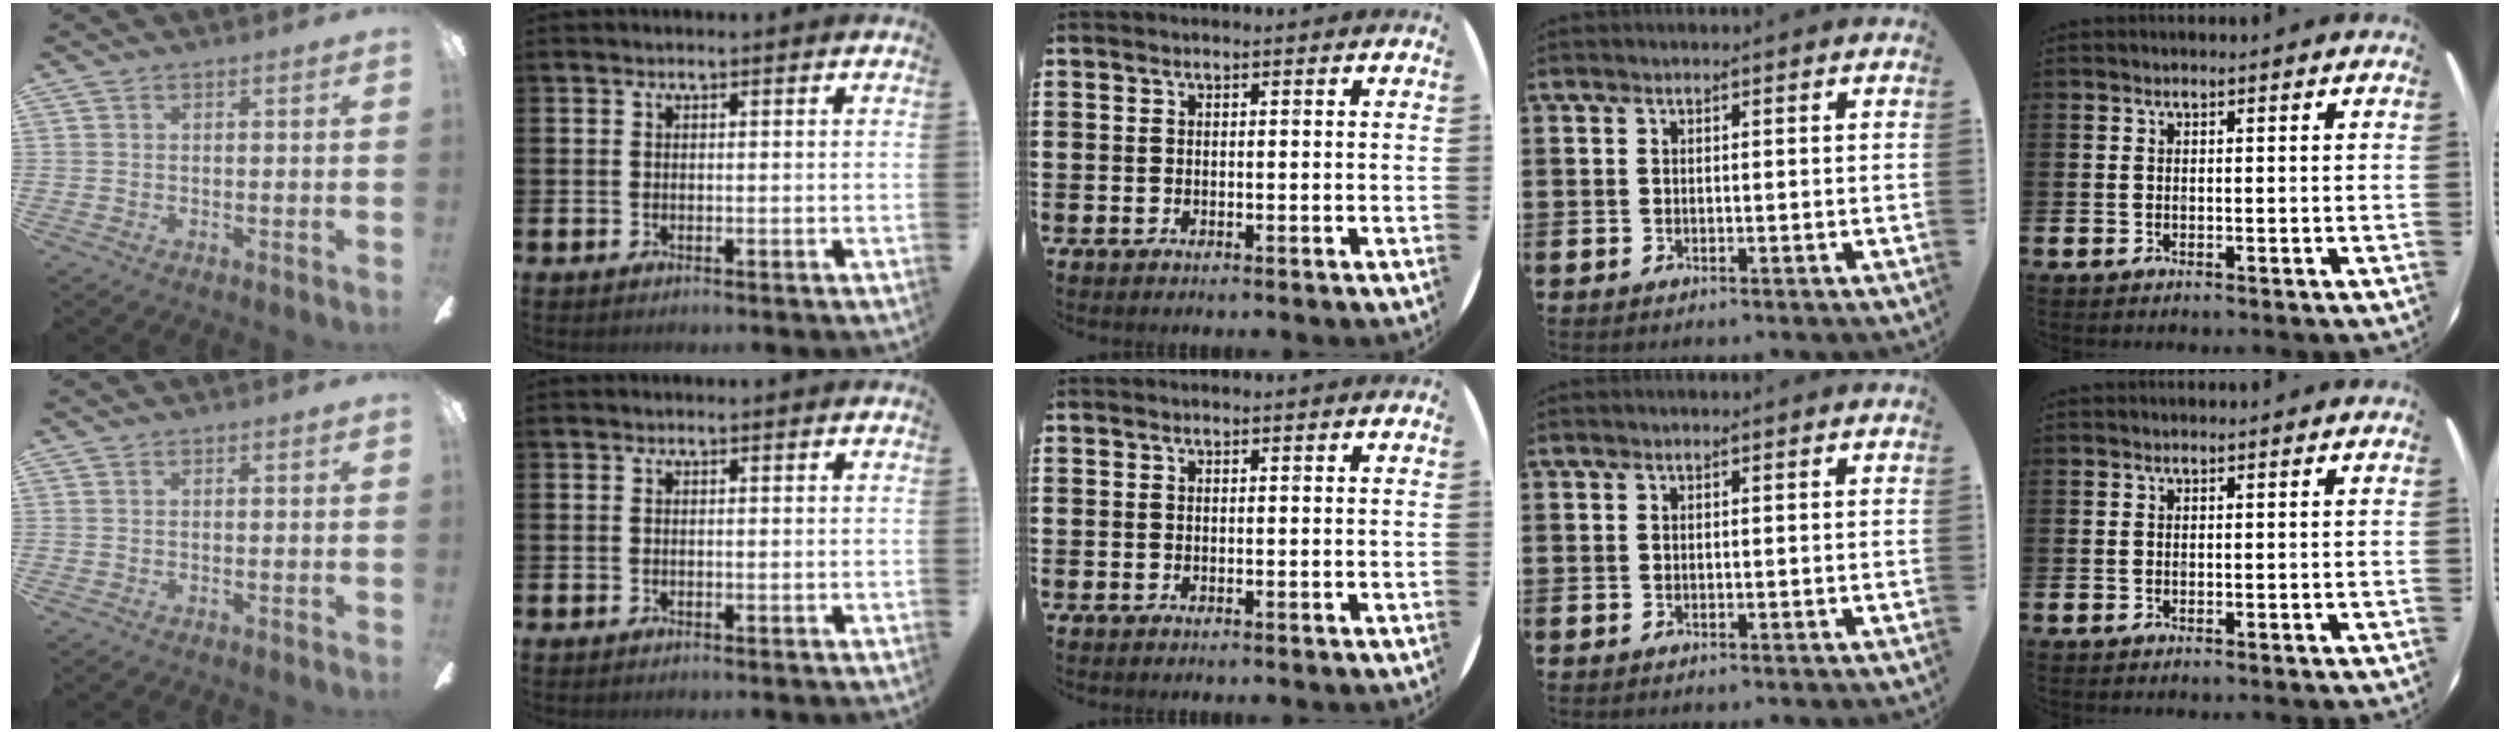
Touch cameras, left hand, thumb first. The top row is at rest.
{}